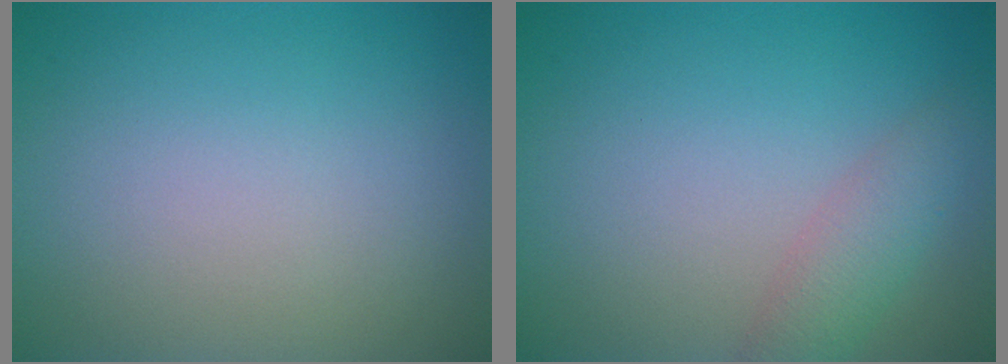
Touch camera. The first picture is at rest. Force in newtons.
{"total": 2.5, "press": 2.5, "slide": 0.1}